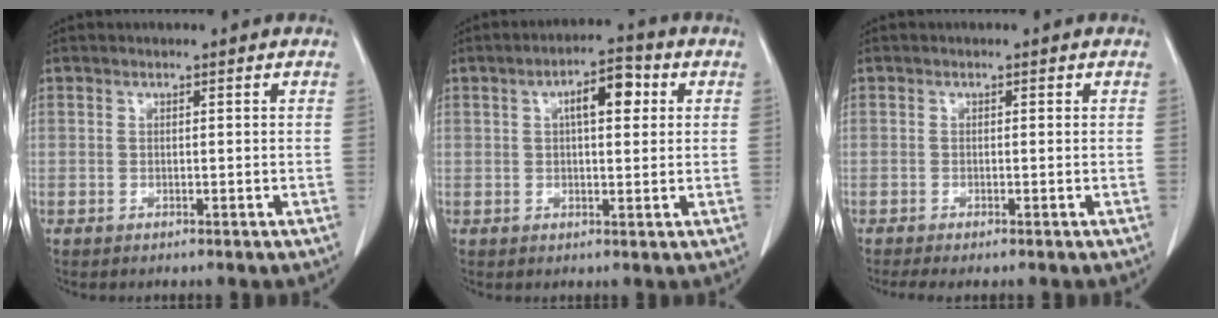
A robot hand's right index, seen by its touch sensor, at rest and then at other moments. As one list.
[{"total": 6.3, "force": [1.8, 2.1, 5.6], "torque": [-0.090, 0.017, 0.026]}, {"total": 1.5, "force": [-0.9, 0.2, 1.2], "torque": [-0.021, -0.003, -0.017]}]